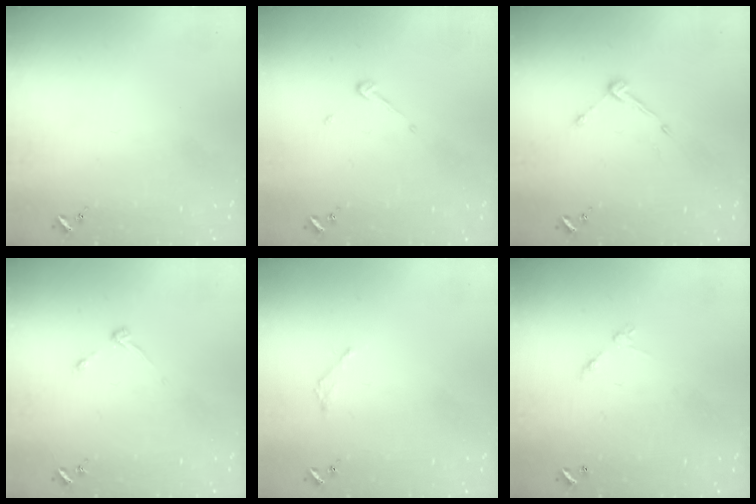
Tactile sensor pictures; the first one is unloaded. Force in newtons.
{"total": 3.7, "press": 3.7, "slide": 0.3}
{"total": 6.5, "press": 6.5, "slide": 0.6}
{"total": 3.9, "press": 3.8, "slide": 0.6}
{"total": 1.8, "press": 1.8, "slide": 0.2}
{"total": 5.9, "press": 5.9, "slide": 0.4}